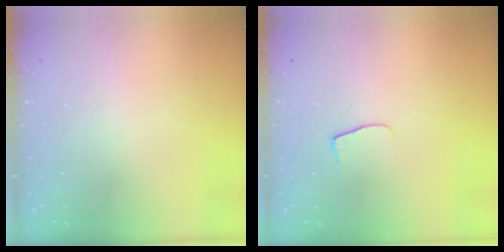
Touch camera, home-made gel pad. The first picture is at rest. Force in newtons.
{"total": 6.6, "press": 6.6, "slide": 0.5}